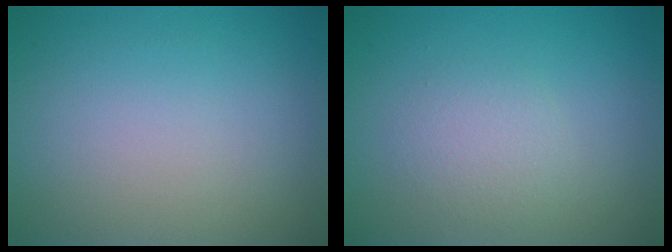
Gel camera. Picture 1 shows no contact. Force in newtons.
{"total": 2.0, "press": 2.0, "slide": 0.2}